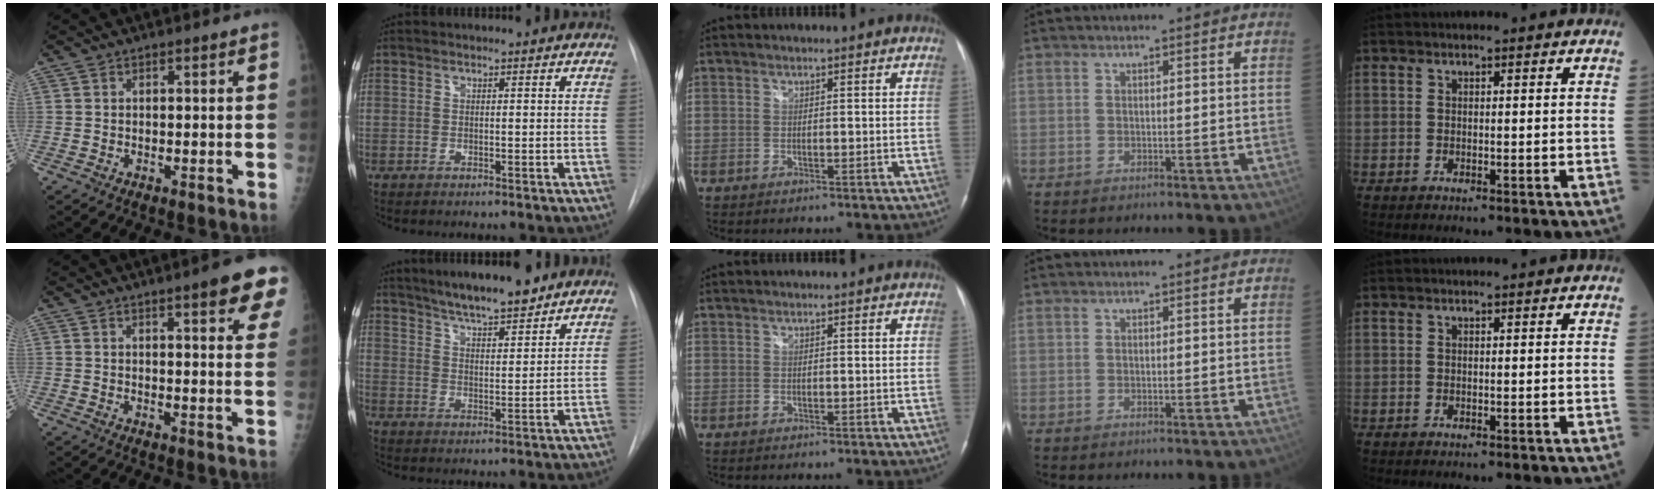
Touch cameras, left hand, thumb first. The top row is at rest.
{"thumb": {"total": 9.6, "force": [5.6, 1.8, 7.5], "torque": [-0.071, -0.018, 0.061]}, "index": {"total": 10.4, "force": [8.8, 1.3, 5.4], "torque": [-0.084, 0.008, 0.143]}}